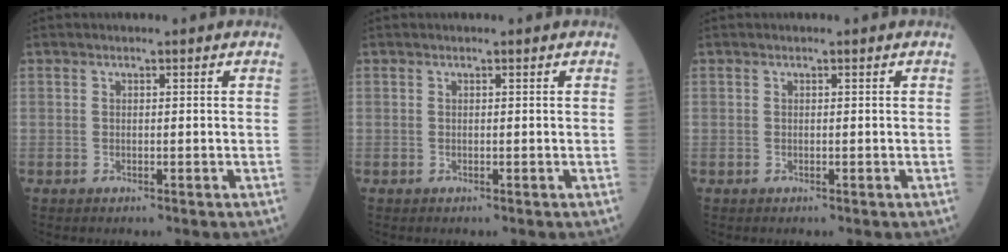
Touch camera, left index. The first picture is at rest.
{"total": 0.0}
{"total": 0.0}